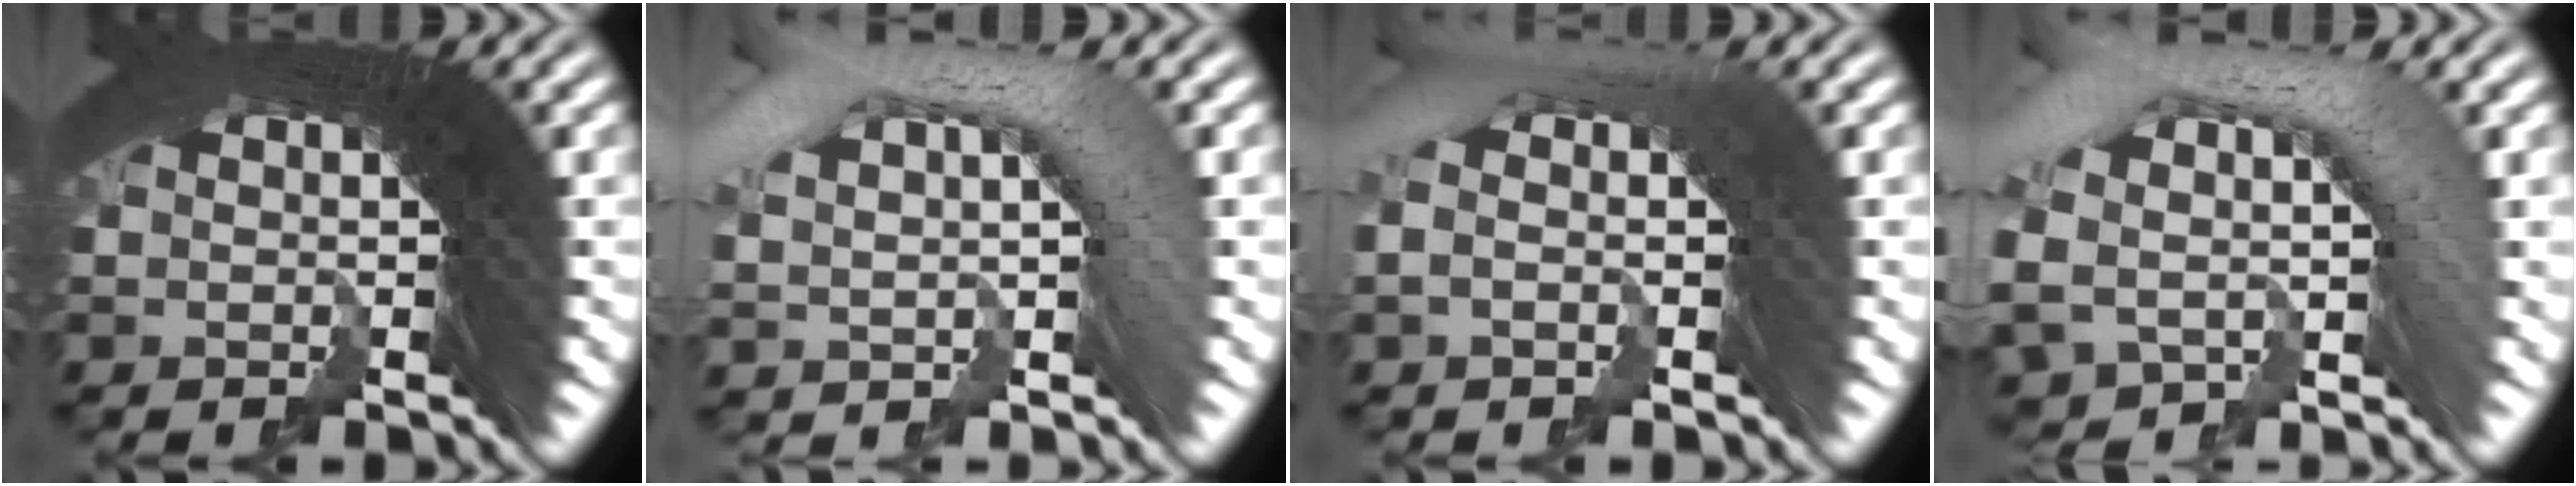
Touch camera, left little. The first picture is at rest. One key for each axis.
{"total": 5.1, "fx": 1.4, "fy": 2.1, "fz": 4.5, "tx": -0.072, "ty": 0.028, "tz": 0.023}
{"total": 1.6, "fx": -0.1, "fy": 0.2, "fz": 1.6, "tx": -0.021, "ty": 0.030, "tz": -0.011}
{"total": 5.1, "fx": 0.7, "fy": 2.6, "fz": 4.3, "tx": -0.080, "ty": 0.015, "tz": 0.015}